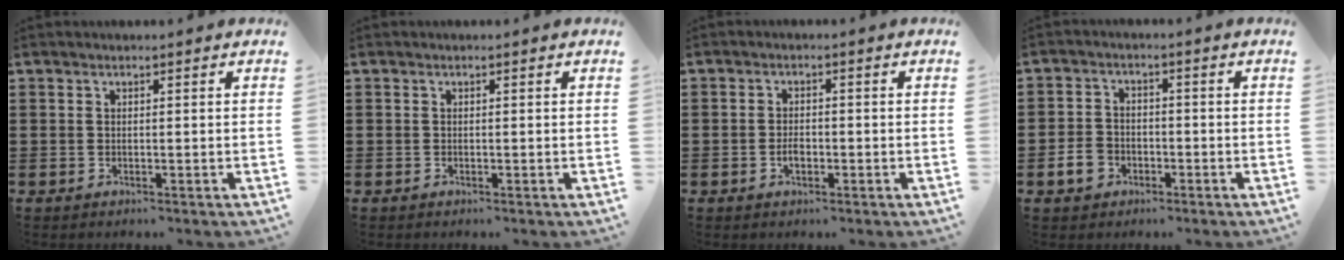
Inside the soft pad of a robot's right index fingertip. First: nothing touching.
{"total": 0.0}
{"total": 1.8, "force": [-0.7, 1.2, 1.3], "torque": [-0.025, 0.001, -0.012]}
{"total": 4.3, "force": [-1.9, 3.2, 2.1], "torque": [-0.064, -0.005, -0.042]}